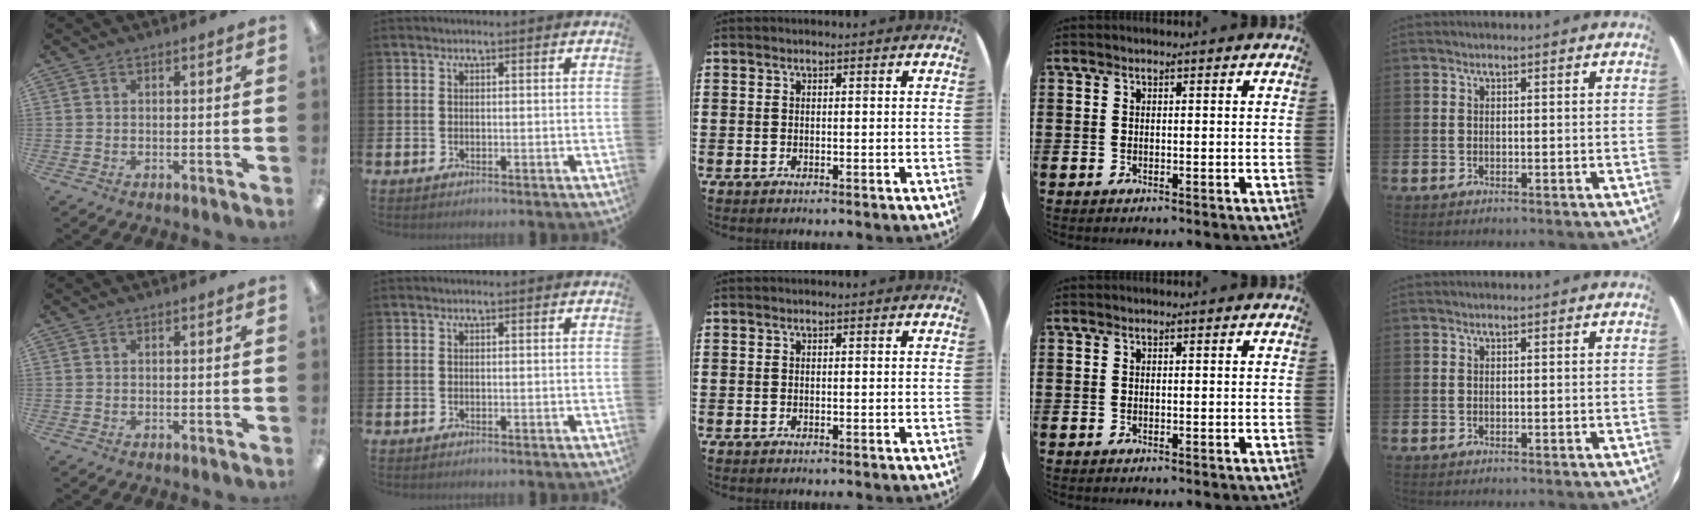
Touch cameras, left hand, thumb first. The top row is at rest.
{}